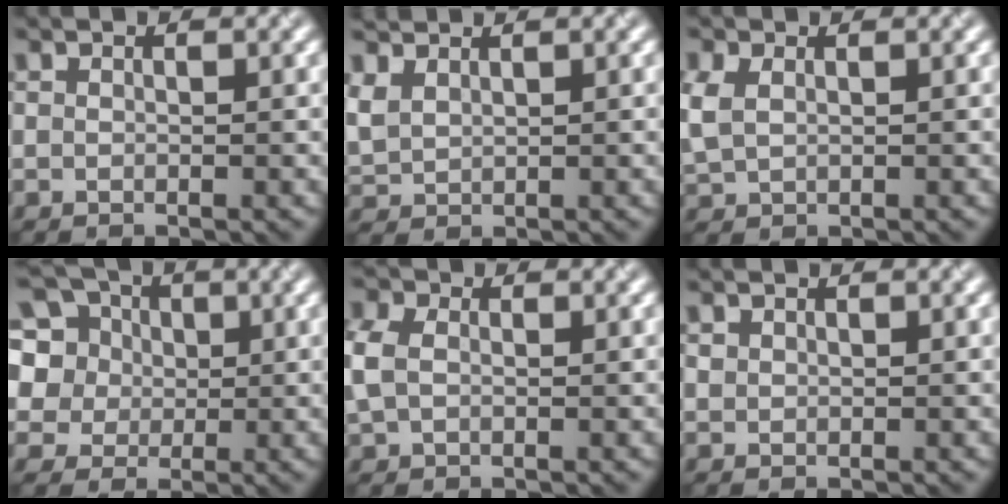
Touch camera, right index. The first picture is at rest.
{"total": 3.0, "force": [2.0, 1.7, 1.5], "torque": [-0.052, 0.010, 0.045]}
{"total": 2.9, "force": [0.7, 2.0, 2.0], "torque": [-0.063, 0.003, 0.017]}
{"total": 12.8, "force": [5.0, 10.3, 5.6], "torque": [-0.155, 0.043, 0.078]}
{"total": 3.0, "force": [0.4, 2.3, 1.9], "torque": [-0.059, 0.008, 0.003]}
{"total": 0.5, "force": [0.3, 0.4, 0.1], "torque": [-0.002, -0.002, 0.008]}